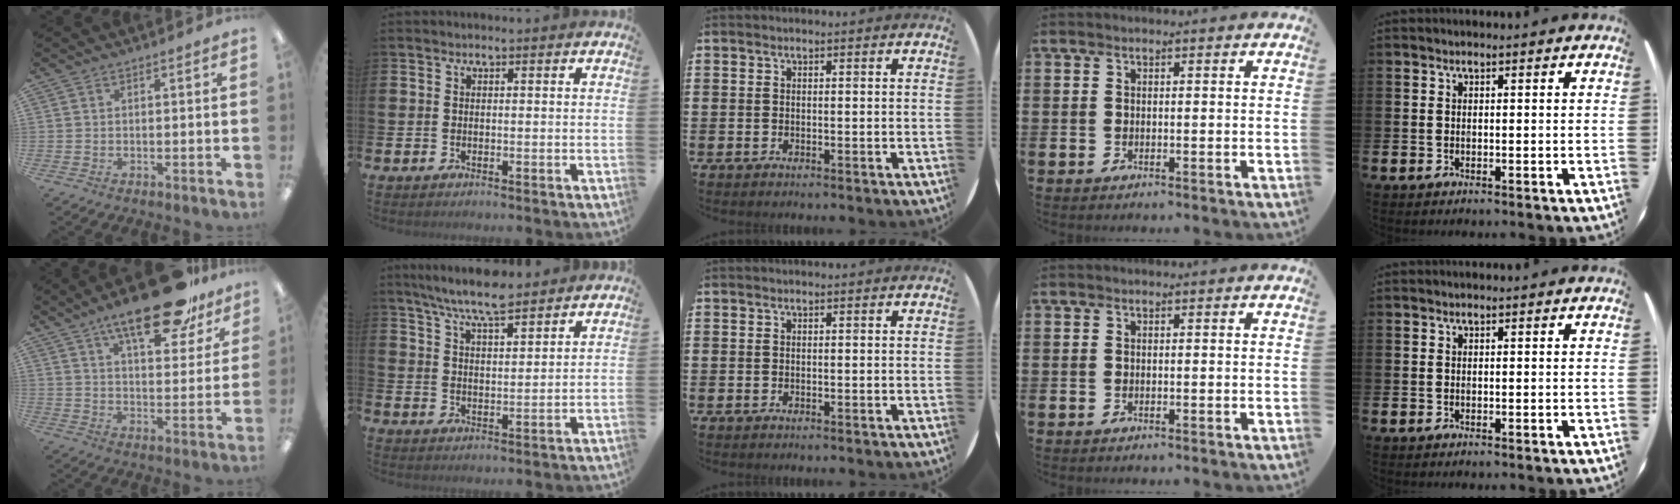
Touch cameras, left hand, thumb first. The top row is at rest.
{"thumb": {"total": 18.8, "force": [13.3, 6.5, 11.6], "torque": [-0.170, -0.070, 0.215]}, "index": {"total": 7.7, "force": [7.0, 1.1, 3.0], "torque": [-0.073, -0.028, 0.127]}}